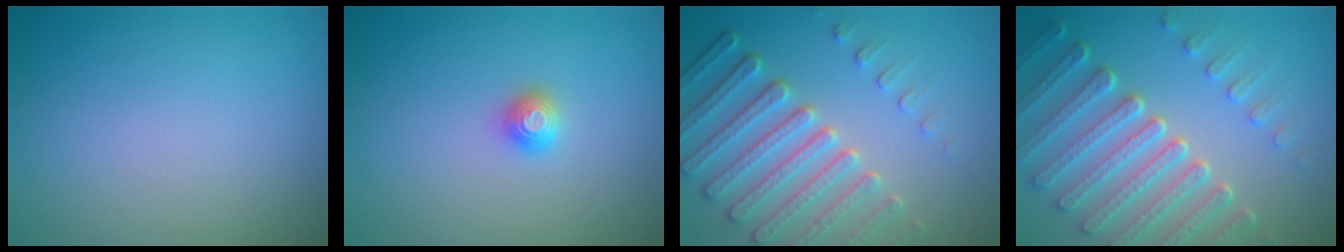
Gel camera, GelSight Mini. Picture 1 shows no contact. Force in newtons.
{"total": 1.2, "press": 1.2, "slide": 0.2}
{"total": 6.4, "press": 5.2, "slide": 3.8}
{"total": 7.2, "press": 5.4, "slide": 4.8}